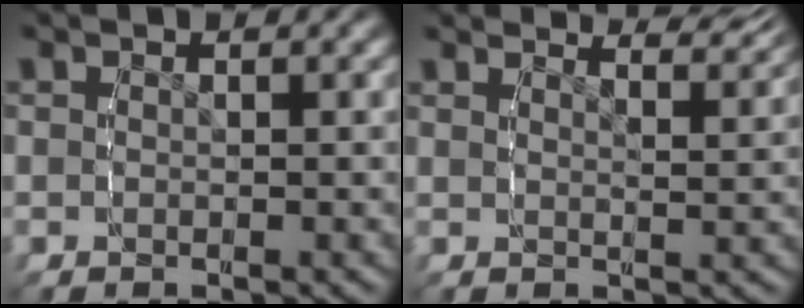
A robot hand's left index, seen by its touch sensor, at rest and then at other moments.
{"total": 4.8, "force": [4.5, -0.1, 1.4], "torque": [-0.012, 0.009, 0.066]}